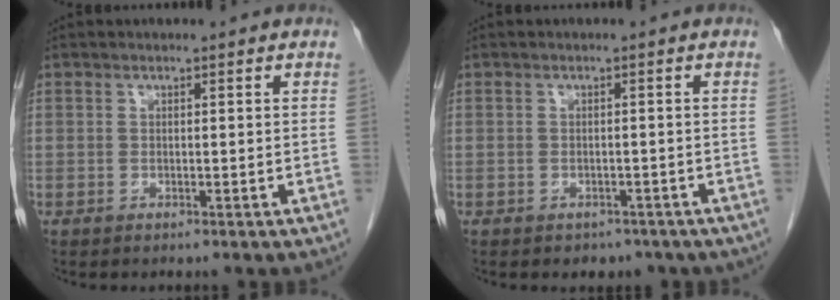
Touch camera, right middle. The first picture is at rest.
{"total": 3.6, "force": [-2.8, 2.2, 0.6], "torque": [-0.003, 0.007, -0.032]}